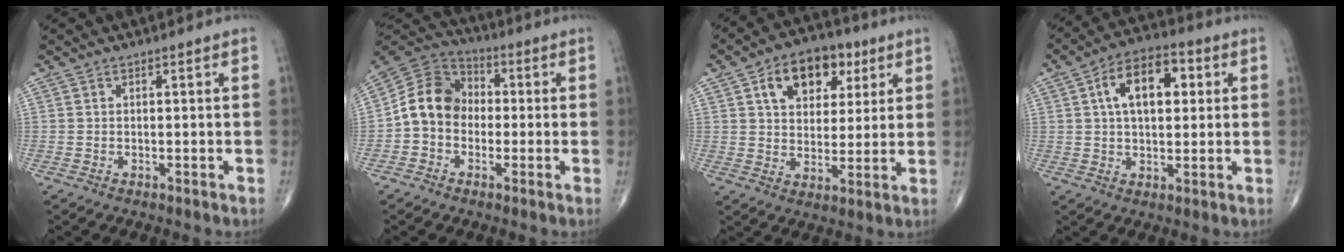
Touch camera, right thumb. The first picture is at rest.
{"total": 10.5, "force": [-1.2, 8.7, 5.9], "torque": [-0.095, 0.038, -0.039]}
{"total": 13.4, "force": [5.6, 8.8, 8.3], "torque": [-0.093, -0.004, 0.088]}
{"total": 12.5, "force": [3.1, 7.0, 9.9], "torque": [-0.144, 0.016, 0.044]}